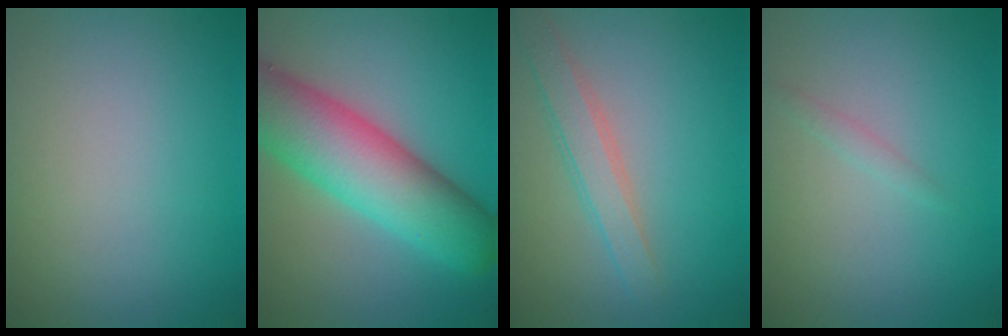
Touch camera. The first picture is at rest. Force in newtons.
{"total": 10.5, "press": 10.4, "slide": 0.5}
{"total": 2.5, "press": 2.5, "slide": 0.1}
{"total": 0.8, "press": 0.8, "slide": 0.1}